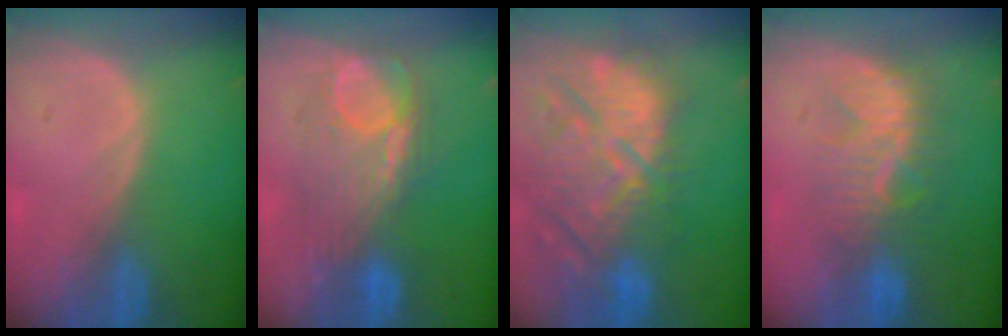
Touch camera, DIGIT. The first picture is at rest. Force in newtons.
{"total": 8.3, "press": 8.3, "slide": 0.2}
{"total": 14.0, "press": 12.5, "slide": 6.4}
{"total": 8.1, "press": 7.8, "slide": 2.2}